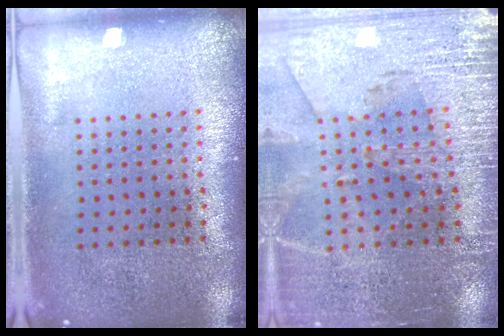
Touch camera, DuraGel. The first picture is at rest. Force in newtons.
{"total": 2.9, "press": 2.8, "slide": 0.8}